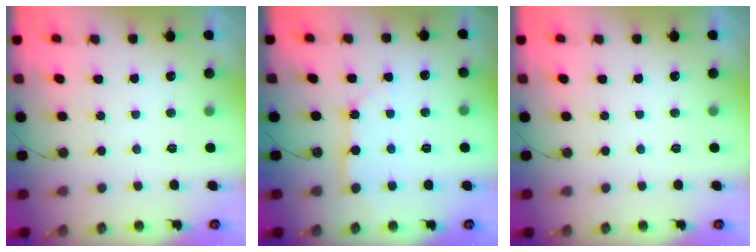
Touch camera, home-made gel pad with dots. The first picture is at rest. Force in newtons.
{"total": 3.9, "press": 3.8, "slide": 0.6}
{"total": 0.0}